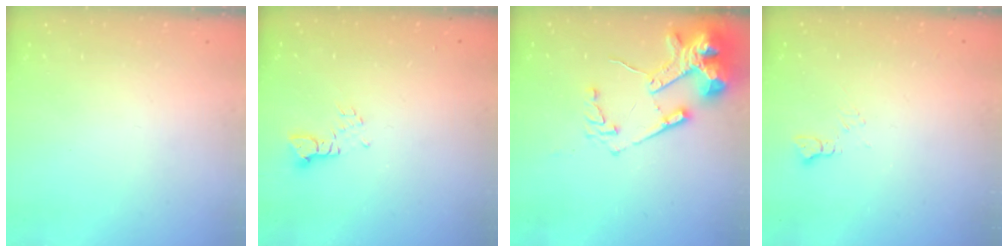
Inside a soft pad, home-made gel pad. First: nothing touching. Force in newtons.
{"total": 2.6, "press": 2.5, "slide": 0.4}
{"total": 17.2, "press": 17.0, "slide": 2.3}
{"total": 4.4, "press": 4.3, "slide": 0.7}